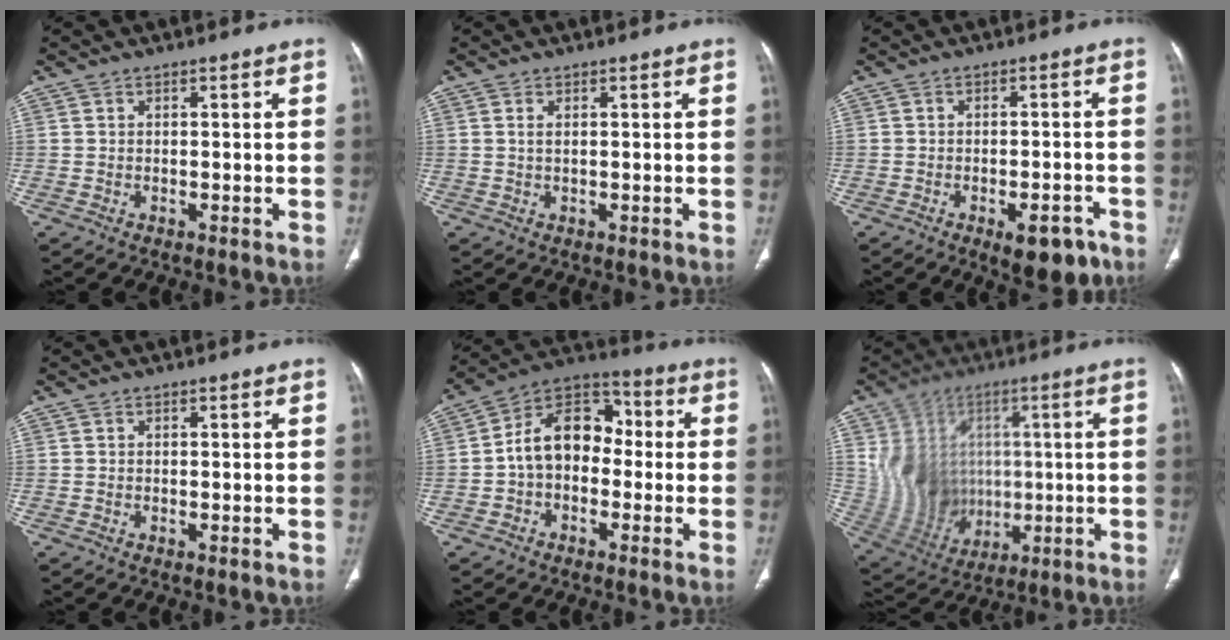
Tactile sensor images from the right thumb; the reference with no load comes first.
{"total": 1.0, "force": [0.4, 0.4, 0.8], "torque": [-0.022, 0.004, 0.009]}
{"total": 7.2, "force": [-4.0, 3.1, 5.2], "torque": [-0.046, 0.015, -0.049]}
{"total": 0.0}
{"total": 12.6, "force": [-0.7, 9.0, 8.7], "torque": [-0.114, 0.043, -0.030]}
{"total": 13.6, "force": [1.5, 11.7, 6.8], "torque": [-0.083, -0.001, 0.056]}